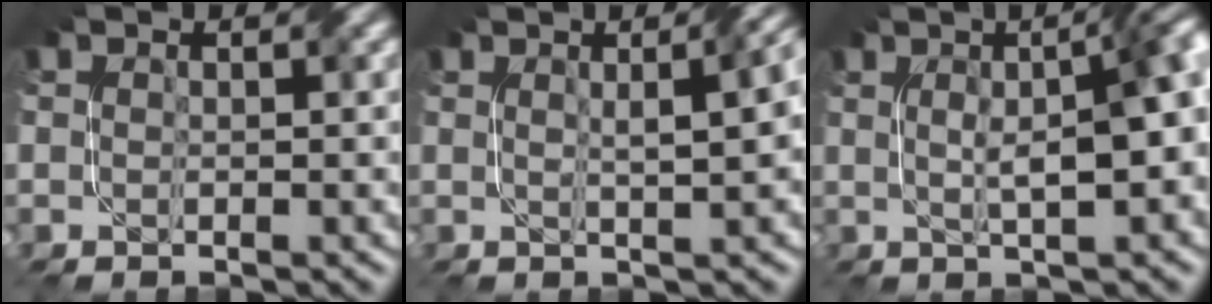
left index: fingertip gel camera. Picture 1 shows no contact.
{"total": 6.4, "force": [1.4, 2.2, 5.9], "torque": [-0.027, 0.031, 0.008]}
{"total": 9.0, "force": [1.3, 2.5, 8.6], "torque": [-0.089, 0.021, 0.011]}